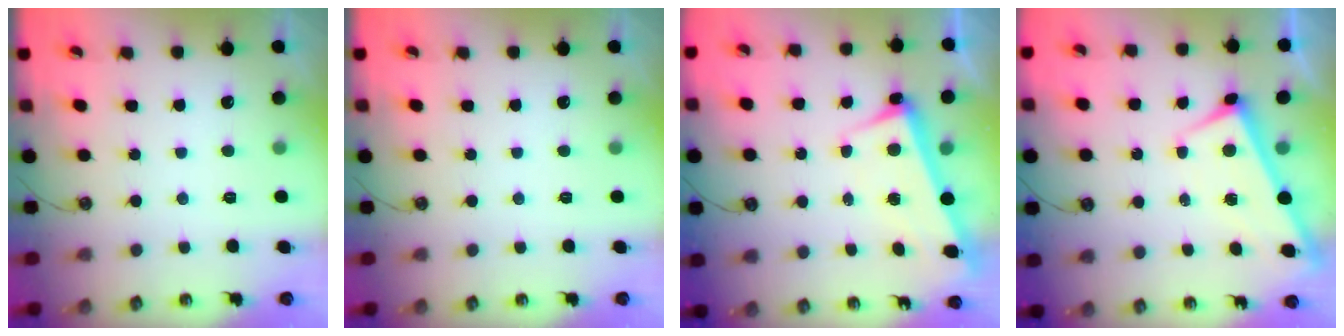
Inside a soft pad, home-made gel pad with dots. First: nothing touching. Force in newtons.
{"total": 0.0}
{"total": 2.2, "press": 2.0, "slide": 1.0}
{"total": 1.2, "press": 1.2, "slide": 0.1}